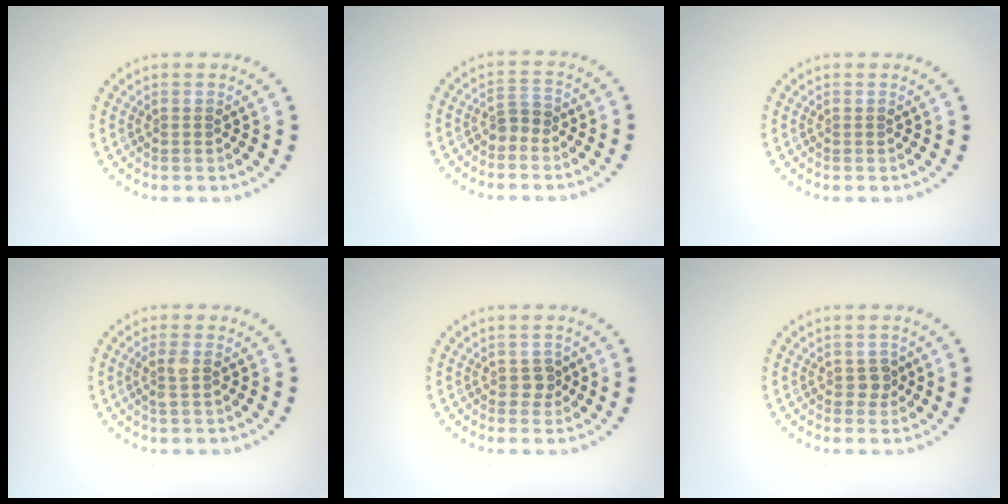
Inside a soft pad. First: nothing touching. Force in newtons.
{"total": 1.3, "press": 1.1, "slide": 0.7}
{"total": 0.0}
{"total": 1.5, "press": 1.4, "slide": 0.7}
{"total": 1.1, "press": 1.0, "slide": 0.4}
{"total": 1.1, "press": 1.0, "slide": 0.4}